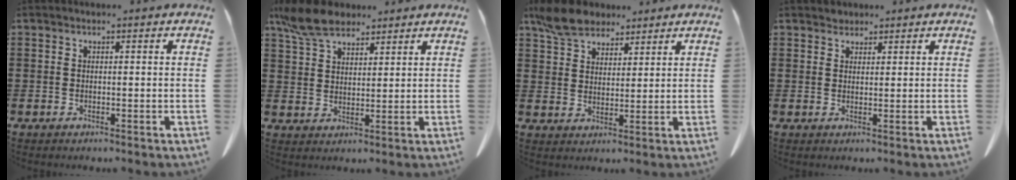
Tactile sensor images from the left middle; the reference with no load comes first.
{"total": 7.5, "force": [5.9, 3.1, 3.4], "torque": [-0.088, -0.003, 0.113]}
{"total": 6.7, "force": [5.5, 3.1, 2.3], "torque": [-0.066, -0.001, 0.106]}
{"total": 1.5, "force": [1.4, 0.6, -0.1], "torque": [-0.003, 0.001, 0.029]}